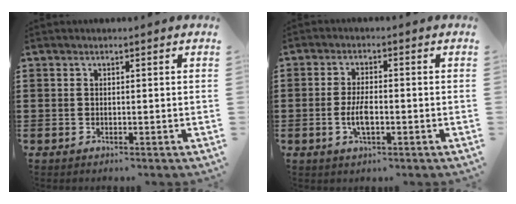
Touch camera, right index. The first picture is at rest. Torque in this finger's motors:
{"motor_torque": [1.10, 1.04, 0.52, 0.10]}